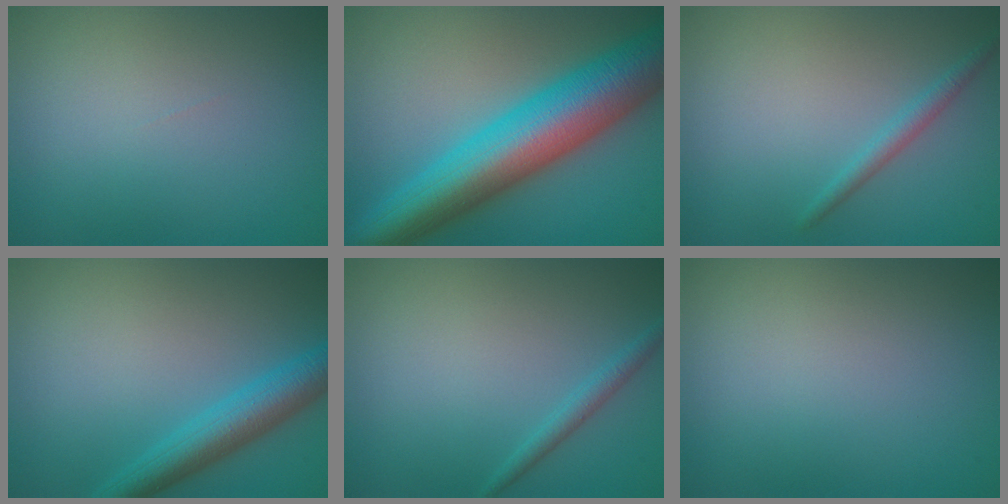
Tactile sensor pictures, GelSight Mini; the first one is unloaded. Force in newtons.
{"total": 12.8, "press": 12.8, "slide": 0.2}
{"total": 1.6, "press": 1.6, "slide": 0.1}
{"total": 4.6, "press": 4.6, "slide": 0.1}
{"total": 1.4, "press": 1.4, "slide": 0.1}
{"total": 0.0}